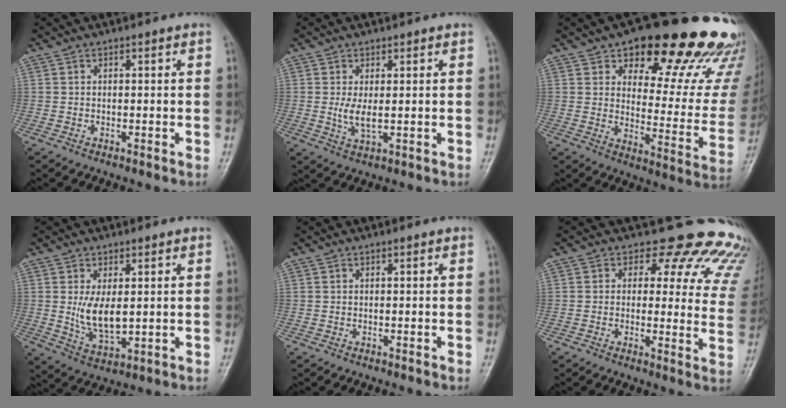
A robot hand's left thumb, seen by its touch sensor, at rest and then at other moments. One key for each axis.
{"total": 3.6, "fx": 0.5, "fy": 1.6, "fz": 3.2, "tx": -0.064, "ty": -0.012, "tz": 0.015}
{"total": 25.5, "fx": 17.1, "fy": 10.2, "fz": 15.9, "tx": -0.153, "ty": -0.087, "tz": 0.219}
{"total": 7.4, "fx": 0.9, "fy": 3.9, "fz": 6.3, "tx": -0.105, "ty": -0.021, "tz": 0.028}
{"total": 0.0}
{"total": 17.3, "fx": 14.0, "fy": 8.1, "fz": 5.9, "tx": -0.014, "ty": -0.089, "tz": 0.125}